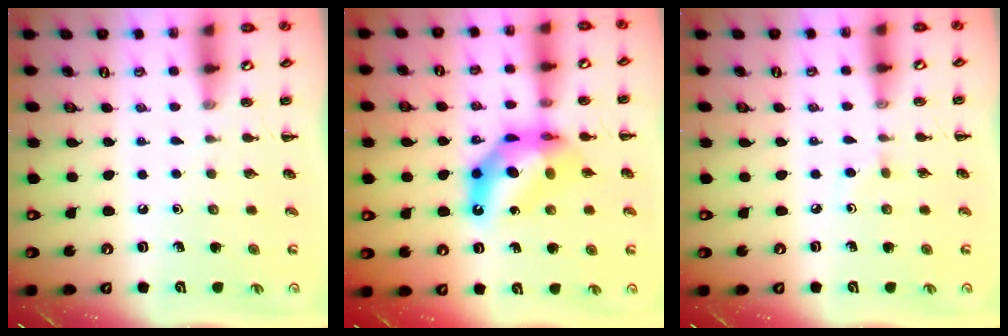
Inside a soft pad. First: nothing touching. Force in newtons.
{"total": 11.9, "press": 11.4, "slide": 3.6}
{"total": 2.7, "press": 2.5, "slide": 1.2}